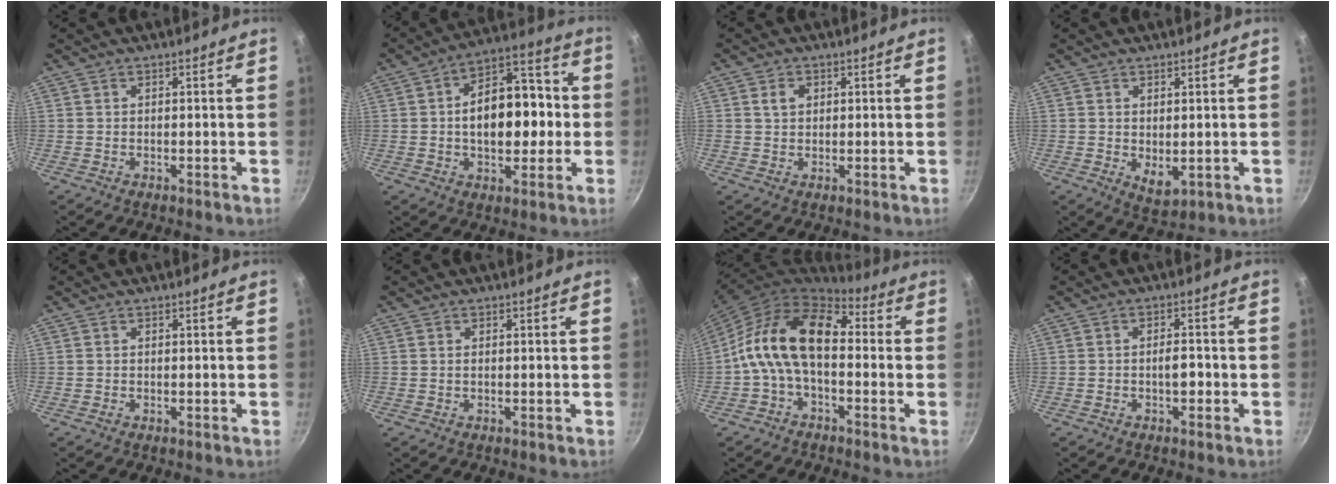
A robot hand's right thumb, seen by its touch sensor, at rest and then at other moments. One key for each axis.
{"total": 16.8, "fx": -0.8, "fy": 10.4, "fz": 13.2, "tx": -0.153, "ty": 0.040, "tz": -0.018}
{"total": 2.7, "fx": 0.8, "fy": 2.1, "fz": 1.5, "tx": -0.019, "ty": 0.001, "tz": 0.016}
{"total": 4.3, "fx": 0.3, "fy": 2.5, "fz": 3.4, "tx": -0.048, "ty": -0.015, "tz": 0.014}
{"total": 0.0}
{"total": 0.5, "fx": 0.0, "fy": 0.2, "fz": 0.5, "tx": -0.012, "ty": 0.001, "tz": 0.001}
{"total": 14.7, "fx": -0.5, "fy": 8.7, "fz": 11.8, "tx": -0.198, "ty": 0.038, "tz": -0.034}
{"total": 2.9, "fx": -0.9, "fy": 1.5, "fz": 2.4, "tx": -0.024, "ty": 0.015, "tz": -0.014}